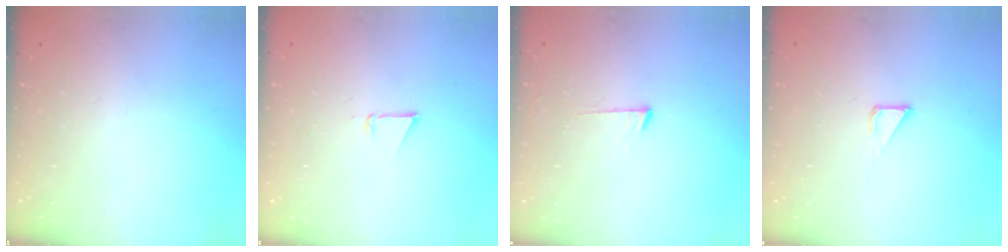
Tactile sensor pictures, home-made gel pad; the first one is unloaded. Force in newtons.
{"total": 3.0, "press": 2.9, "slide": 0.8}
{"total": 4.3, "press": 4.2, "slide": 0.5}
{"total": 2.8, "press": 2.8, "slide": 0.1}